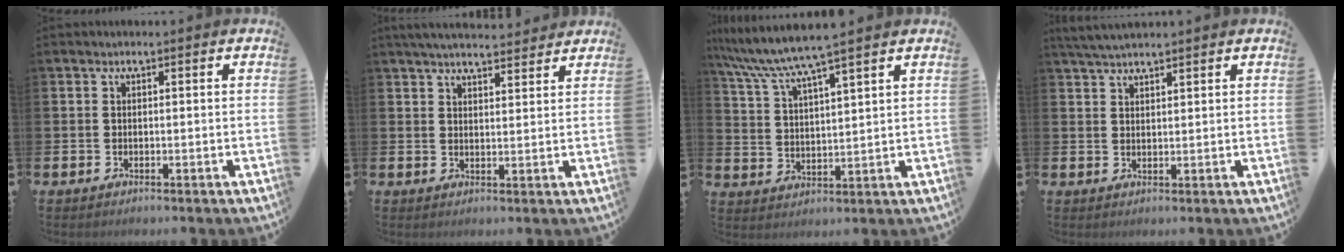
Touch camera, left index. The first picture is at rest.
{"total": 4.5, "force": [4.4, 0.6, 0.8], "torque": [-0.017, -0.020, 0.079]}
{"total": 7.1, "force": [6.4, -0.1, 2.9], "torque": [-0.077, -0.032, 0.112]}
{"total": 3.3, "force": [3.0, 0.5, 1.1], "torque": [-0.028, -0.007, 0.057]}